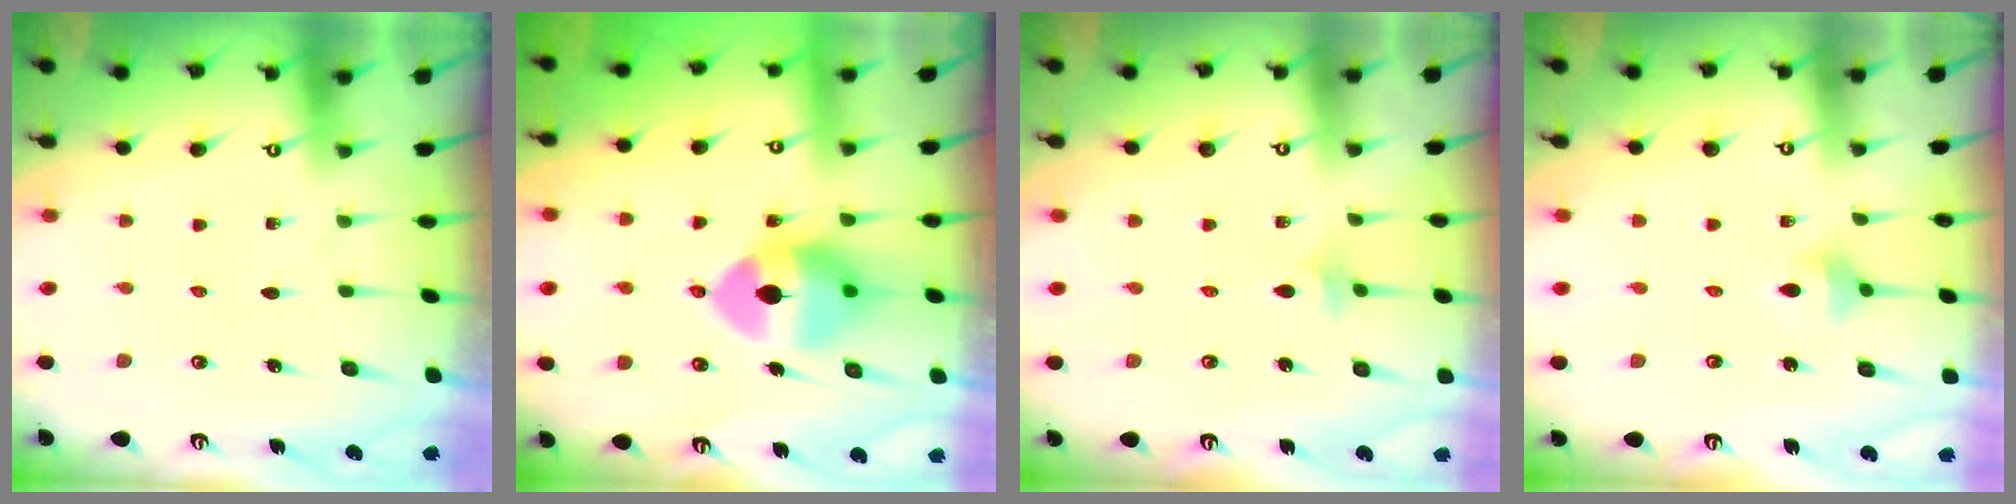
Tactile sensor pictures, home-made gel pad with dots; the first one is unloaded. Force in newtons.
{"total": 10.6, "press": 10.5, "slide": 1.6}
{"total": 2.0, "press": 1.9, "slide": 0.5}
{"total": 2.9, "press": 2.8, "slide": 0.8}